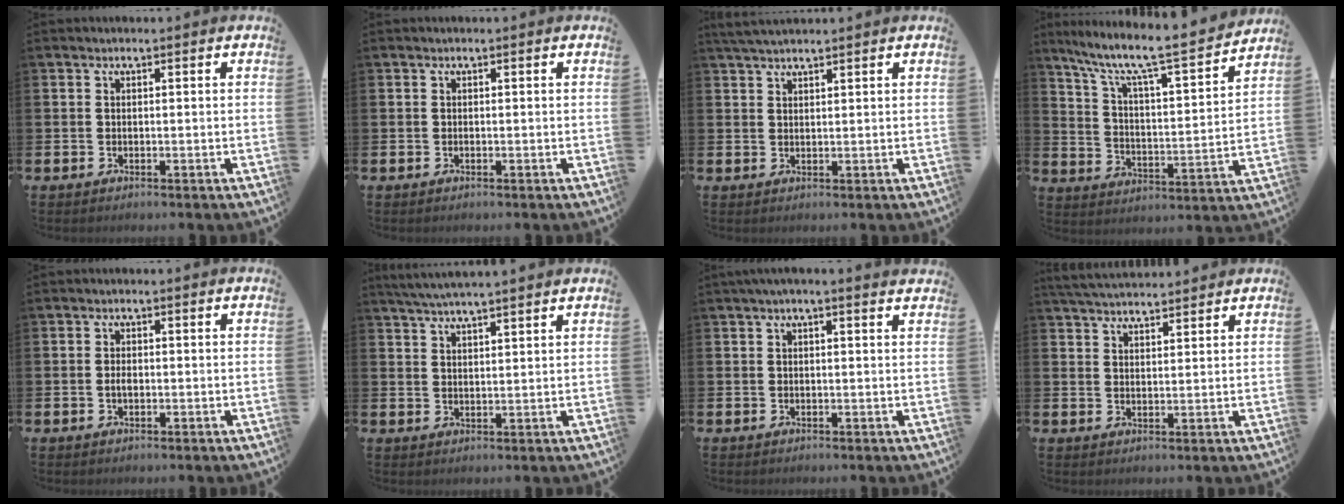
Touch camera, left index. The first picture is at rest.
{"total": 0.0}
{"total": 2.7, "force": [2.5, 0.5, 1.0], "torque": [-0.021, -0.003, 0.045]}
{"total": 8.0, "force": [7.1, 0.4, 3.7], "torque": [-0.104, -0.058, 0.114]}
{"total": 1.3, "force": [-0.2, 0.7, 1.0], "torque": [-0.015, 0.002, -0.006]}
{"total": 4.1, "force": [3.9, -0.4, 1.1], "torque": [-0.036, -0.009, 0.072]}
{"total": 1.1, "force": [0.8, -0.2, 0.8], "torque": [-0.010, -0.001, 0.013]}
{"total": 4.2, "force": [4.1, 0.6, 0.7], "torque": [-0.020, -0.019, 0.076]}